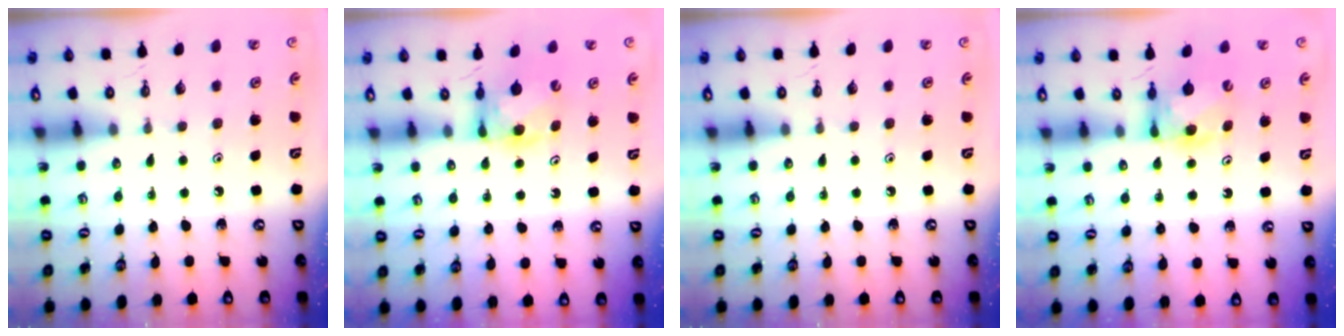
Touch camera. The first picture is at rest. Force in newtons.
{"total": 6.4, "press": 6.4, "slide": 0.5}
{"total": 0.0}
{"total": 6.4, "press": 6.4, "slide": 0.5}